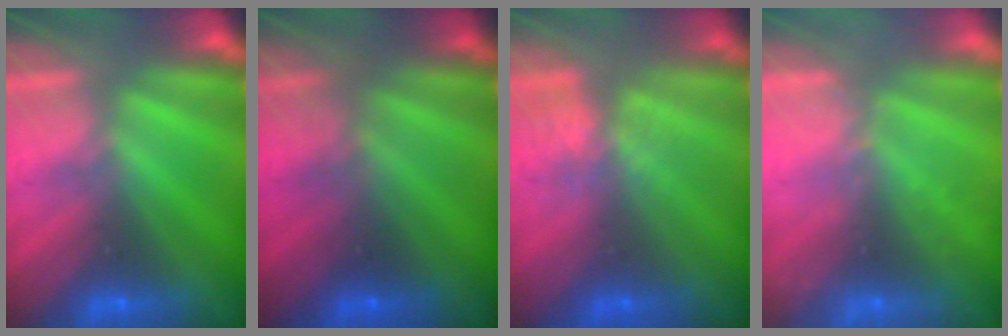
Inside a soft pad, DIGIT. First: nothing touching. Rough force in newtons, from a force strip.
{"total": 1.8}
{"total": 4.0}
{"total": 2.3}